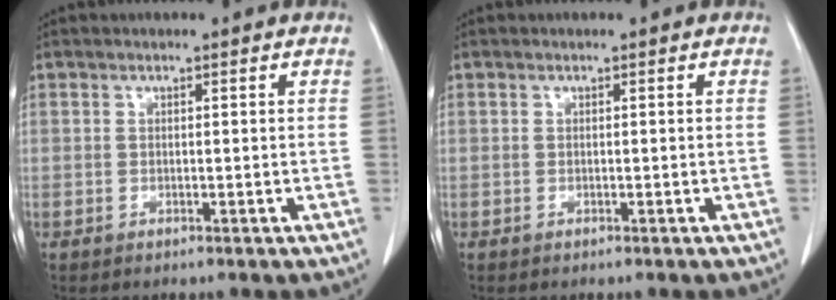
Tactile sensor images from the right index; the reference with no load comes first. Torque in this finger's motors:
{"motor_torque": [0.00, 0.00, 0.00, 0.00]}